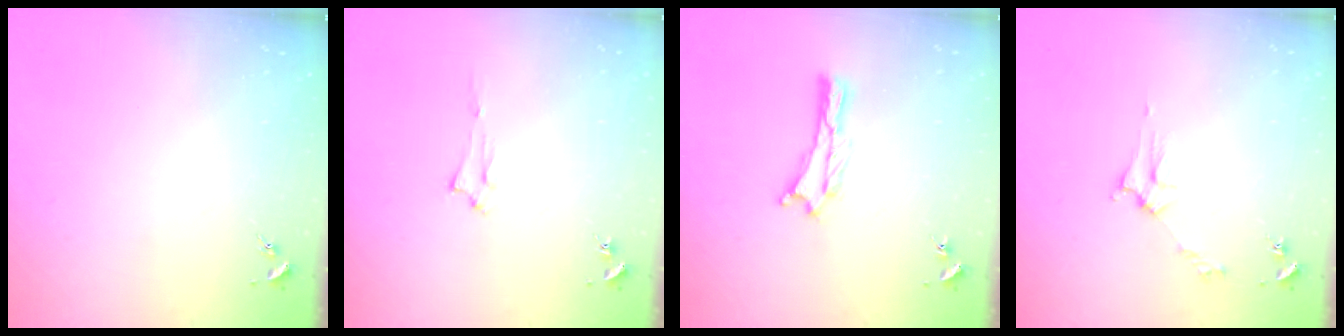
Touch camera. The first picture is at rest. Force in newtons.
{"total": 1.5, "press": 1.5, "slide": 0.2}
{"total": 0.0}
{"total": 2.8, "press": 2.8, "slide": 0.3}